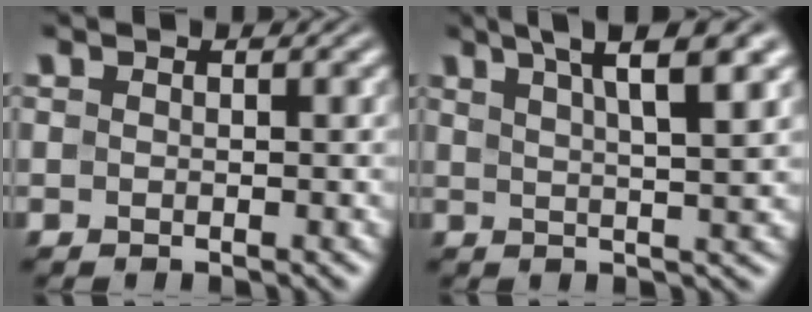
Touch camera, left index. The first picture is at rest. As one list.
[{"total": 7.5, "force": [4.4, 1.7, 5.9], "torque": [-0.065, 0.024, 0.051]}]